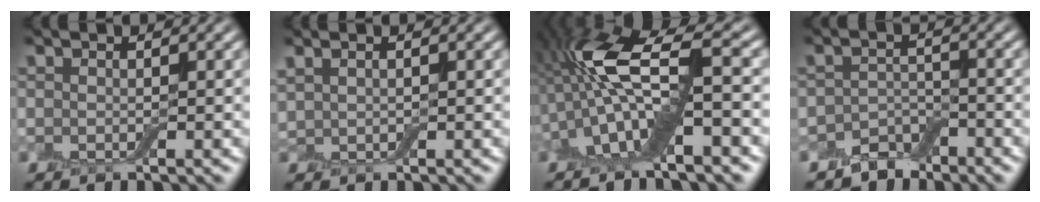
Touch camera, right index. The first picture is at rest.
{"total": 0.9, "force": [0.8, 0.4, 0.2], "torque": [-0.002, -0.001, 0.017]}
{"total": 9.4, "force": [-0.4, 3.5, 8.8], "torque": [-0.166, 0.021, -0.020]}
{"total": 2.8, "force": [-2.6, 1.1, -0.3], "torque": [0.013, 0.007, -0.046]}